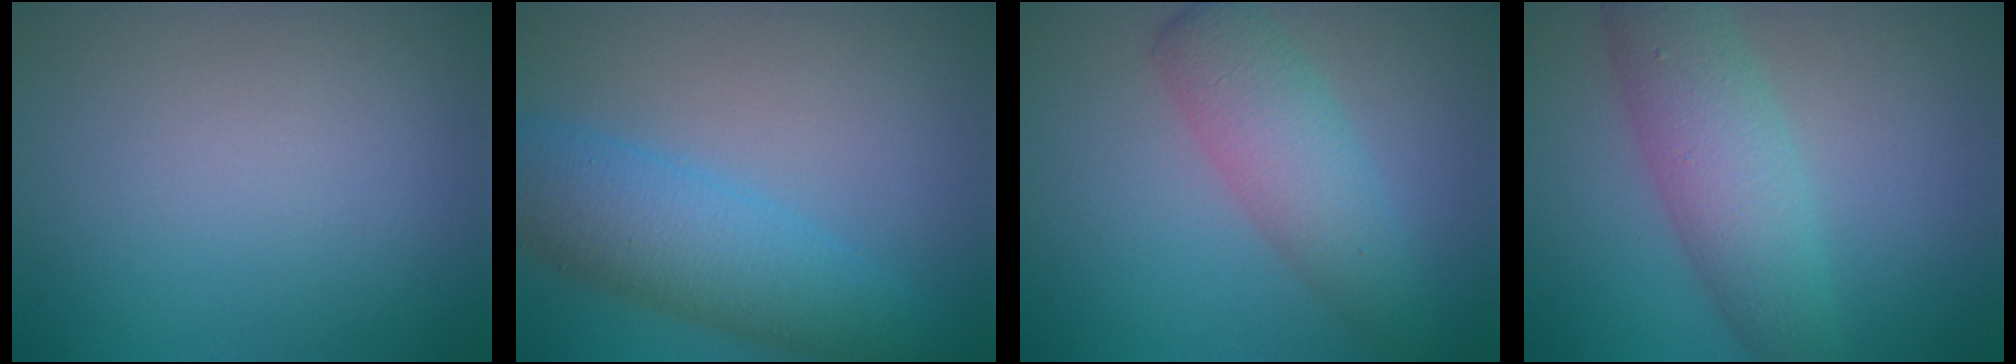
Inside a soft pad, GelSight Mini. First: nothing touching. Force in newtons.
{"total": 6.5, "press": 6.5, "slide": 0.2}
{"total": 4.5, "press": 4.5, "slide": 0.1}
{"total": 5.4, "press": 5.4, "slide": 0.1}